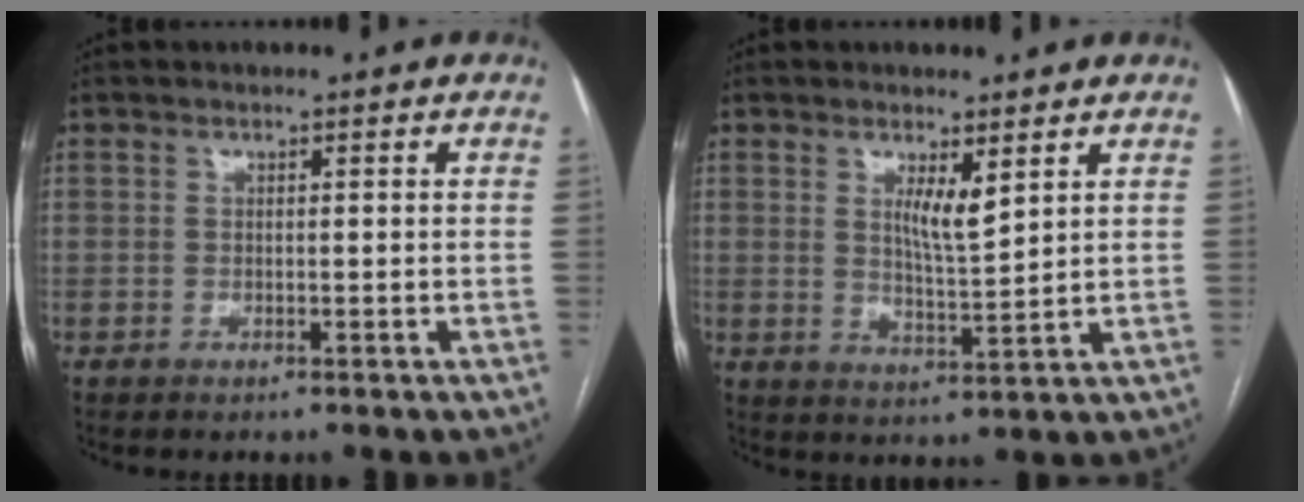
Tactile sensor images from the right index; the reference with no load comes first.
{"total": 4.5, "force": [2.2, 0.7, 3.9], "torque": [-0.071, -0.013, 0.044]}